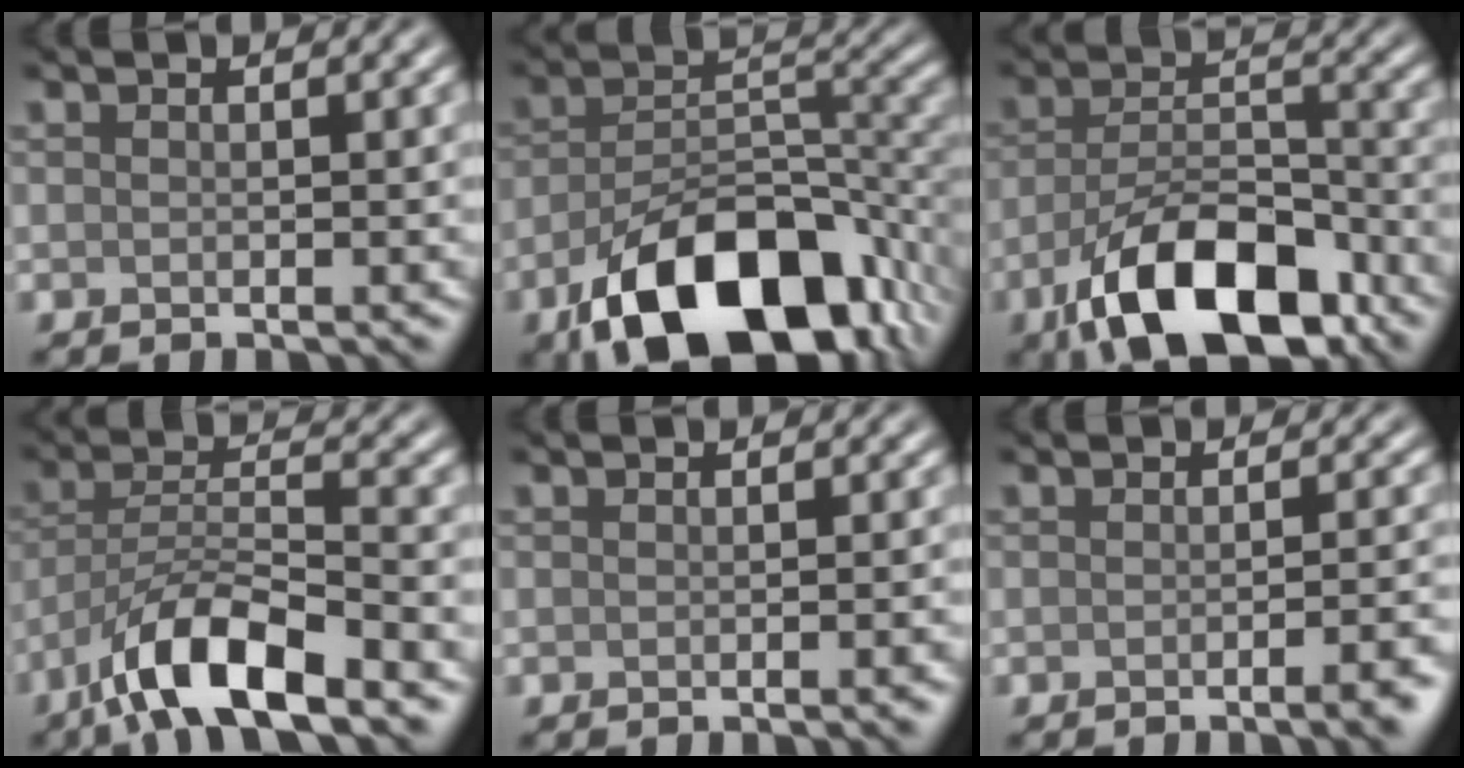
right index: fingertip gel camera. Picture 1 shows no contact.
{"total": 13.7, "force": [-7.8, 7.0, 8.8], "torque": [-0.154, -0.026, -0.121]}
{"total": 10.4, "force": [-6.1, 4.7, 7.0], "torque": [-0.126, -0.008, -0.103]}
{"total": 8.3, "force": [-5.5, 2.1, 5.8], "torque": [-0.102, 0.007, -0.103]}
{"total": 1.9, "force": [-0.5, 0.5, 1.7], "torque": [-0.010, 0.001, -0.008]}
{"total": 3.7, "force": [-1.6, 1.1, 3.2], "torque": [-0.020, 0.004, -0.025]}